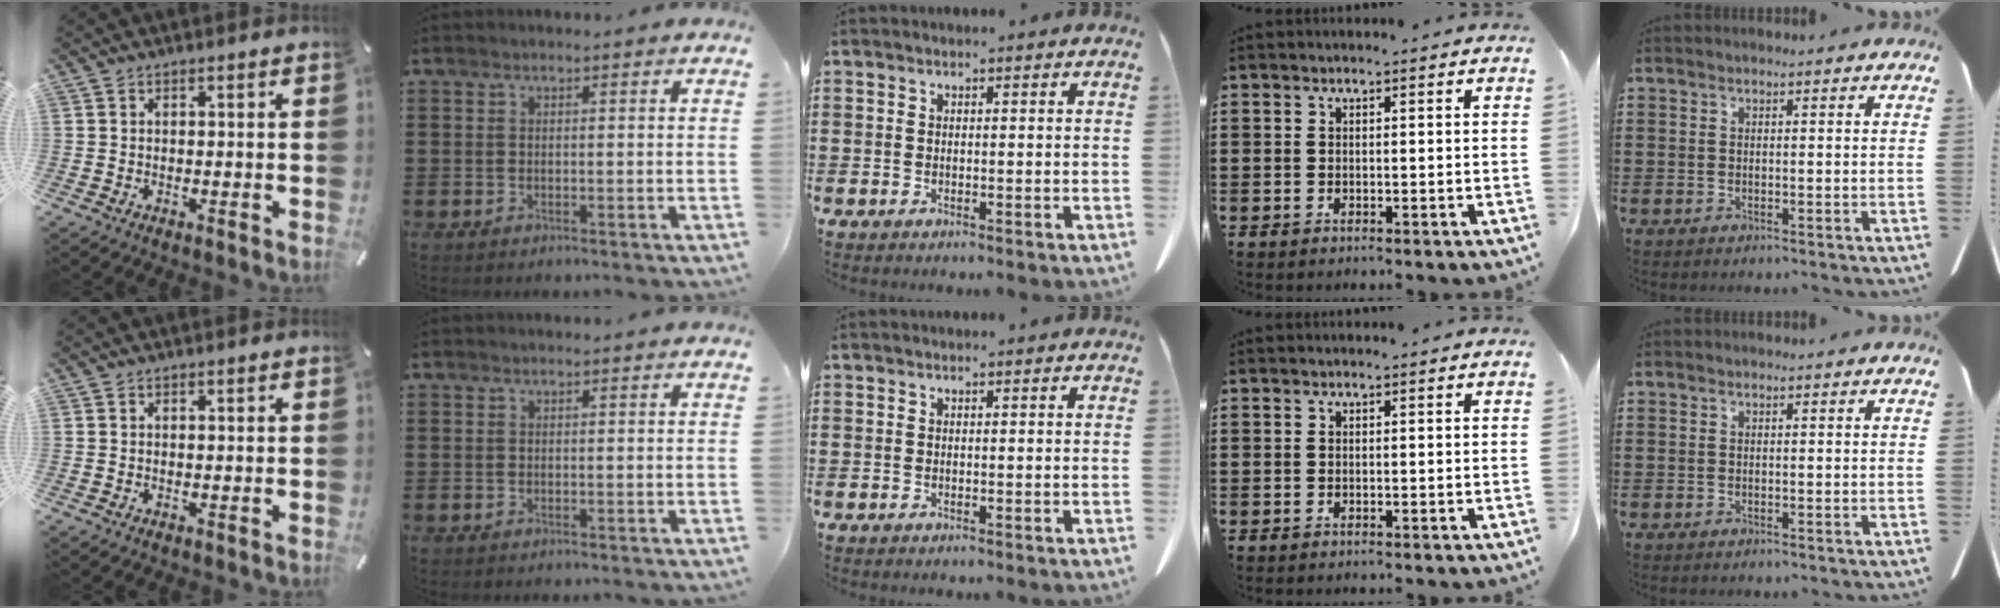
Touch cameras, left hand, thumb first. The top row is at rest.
{}